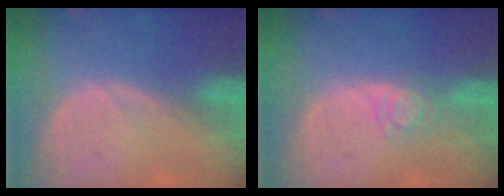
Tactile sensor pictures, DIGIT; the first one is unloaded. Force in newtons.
{"total": 3.2, "press": 3.1, "slide": 0.4}